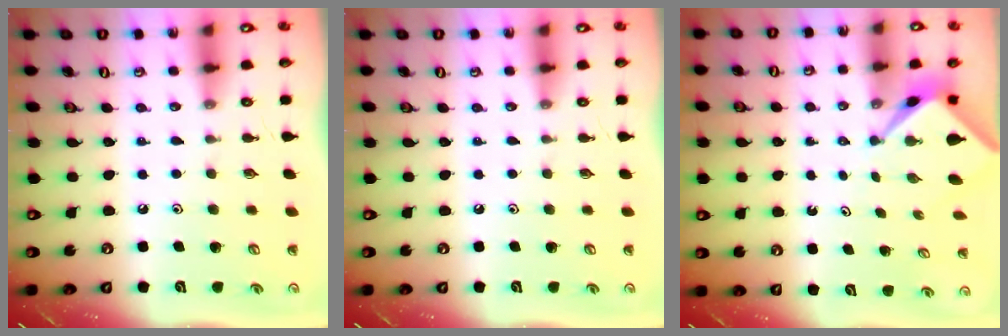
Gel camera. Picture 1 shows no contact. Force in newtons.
{"total": 0.0}
{"total": 2.1, "press": 2.1, "slide": 0.3}